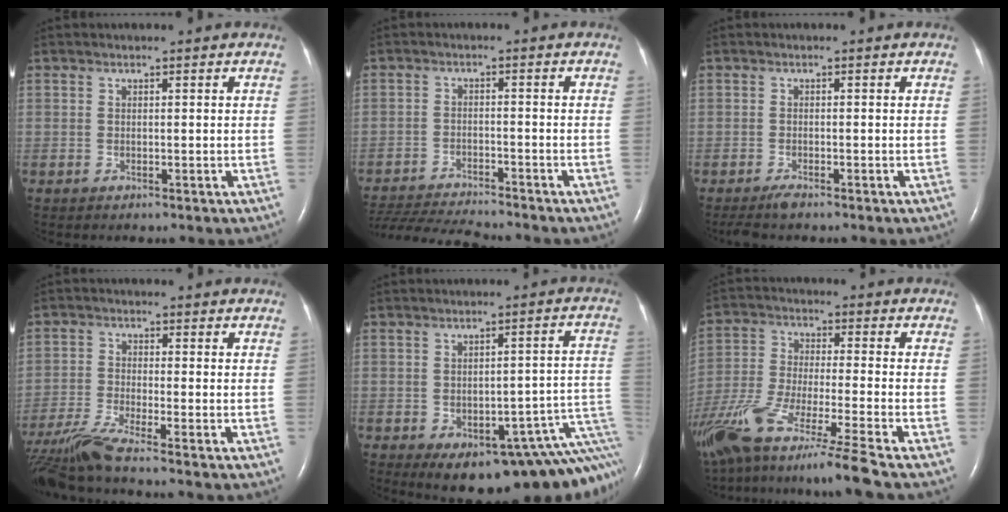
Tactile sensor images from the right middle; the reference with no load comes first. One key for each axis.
{"total": 12.2, "fx": -11.5, "fy": 0.5, "fz": 4.1, "tx": -0.072, "ty": -0.012, "tz": -0.182}
{"total": 2.2, "fx": -1.9, "fy": 0.1, "fz": 1.2, "tx": -0.033, "ty": -0.008, "tz": -0.036}
{"total": 10.7, "fx": -8.7, "fy": -1.5, "fz": 6.0, "tx": -0.125, "ty": -0.026, "tz": -0.163}
{"total": 17.6, "fx": -10.4, "fy": 6.8, "fz": 12.4, "tx": -0.069, "ty": 0.044, "tz": -0.116}
{"total": 19.1, "fx": -15.5, "fy": -1.5, "fz": 11.1, "tx": -0.241, "ty": -0.061, "tz": -0.281}